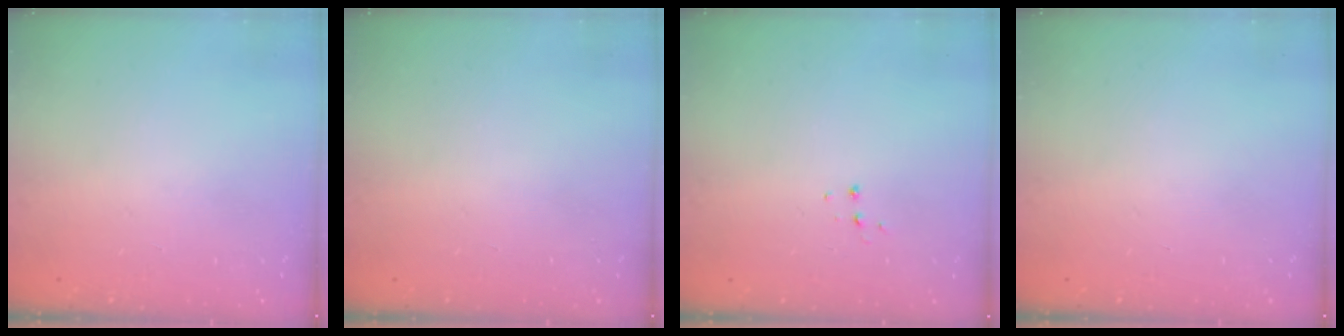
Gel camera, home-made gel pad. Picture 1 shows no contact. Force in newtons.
{"total": 0.0}
{"total": 3.7, "press": 3.7, "slide": 0.4}
{"total": 0.0}